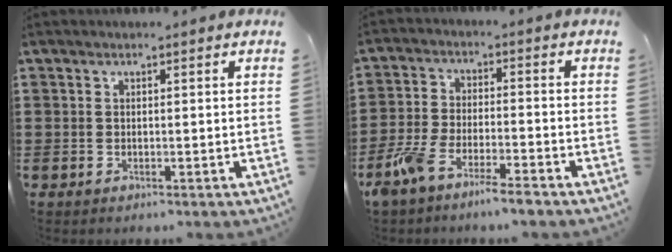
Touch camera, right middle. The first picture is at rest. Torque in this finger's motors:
{"motor_torque": [1.18, -0.96, 0.19, 0.13]}